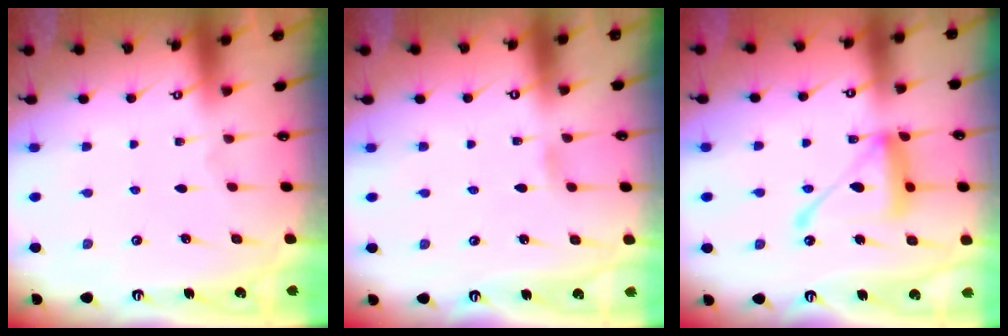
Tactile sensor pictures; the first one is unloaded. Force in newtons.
{"total": 2.8, "press": 2.8, "slide": 0.2}
{"total": 14.4, "press": 14.4, "slide": 1.4}